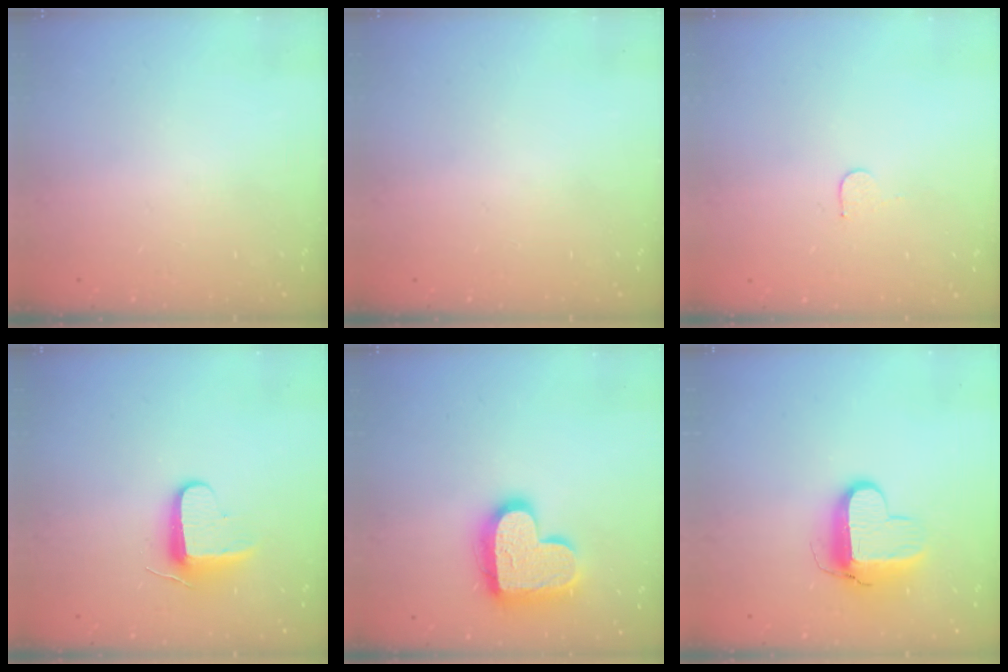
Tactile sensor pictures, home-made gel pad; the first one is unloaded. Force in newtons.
{"total": 0.0}
{"total": 3.4, "press": 3.4, "slide": 0.2}
{"total": 8.7, "press": 8.6, "slide": 0.9}
{"total": 19.4, "press": 19.3, "slide": 1.4}
{"total": 10.3, "press": 10.3, "slide": 1.2}